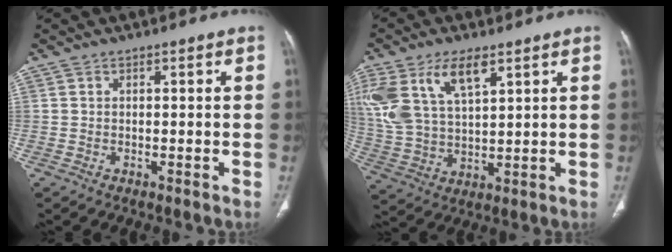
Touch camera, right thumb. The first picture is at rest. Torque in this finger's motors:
{"motor_torque": [0.21, 0.39, 1.24, 0.56, 0.43]}